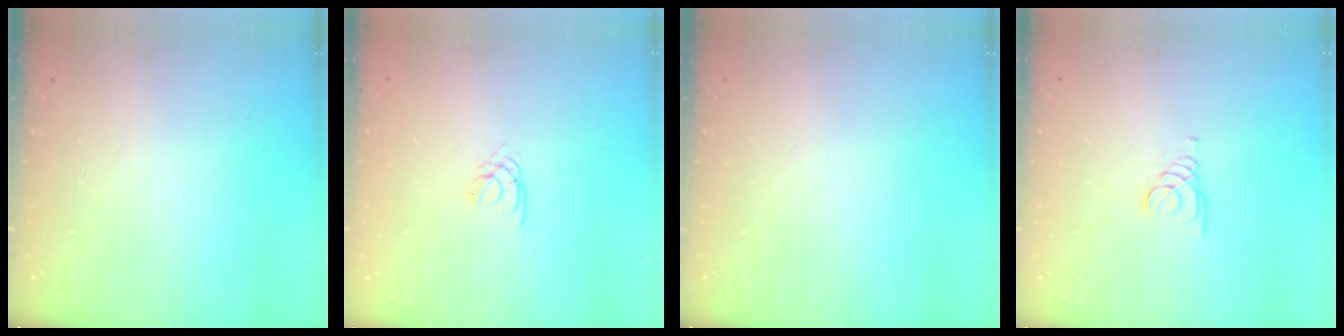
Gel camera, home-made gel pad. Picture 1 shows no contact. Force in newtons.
{"total": 1.7, "press": 1.7, "slide": 0.1}
{"total": 0.0}
{"total": 1.5, "press": 1.5, "slide": 0.1}